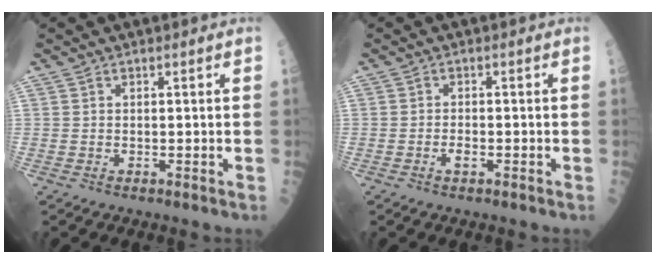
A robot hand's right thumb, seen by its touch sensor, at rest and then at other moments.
{"total": 1.5, "force": [-0.6, 0.6, 1.2], "torque": [-0.019, 0.003, -0.010]}